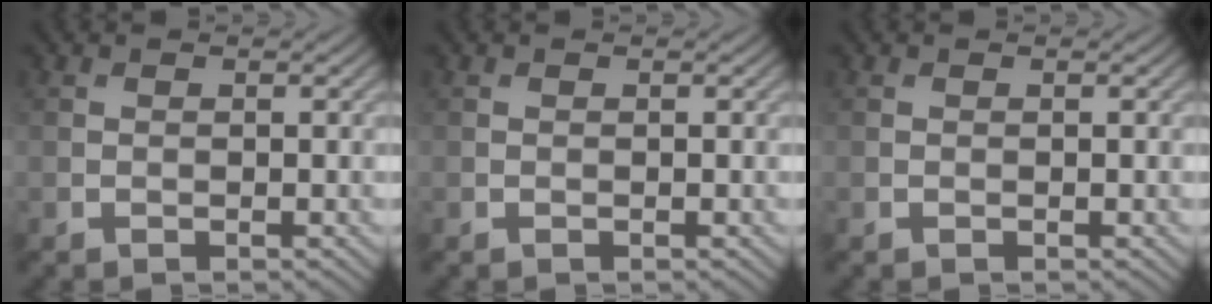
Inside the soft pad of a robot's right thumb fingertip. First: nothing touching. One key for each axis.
{"total": 0.0}
{"total": 0.0}